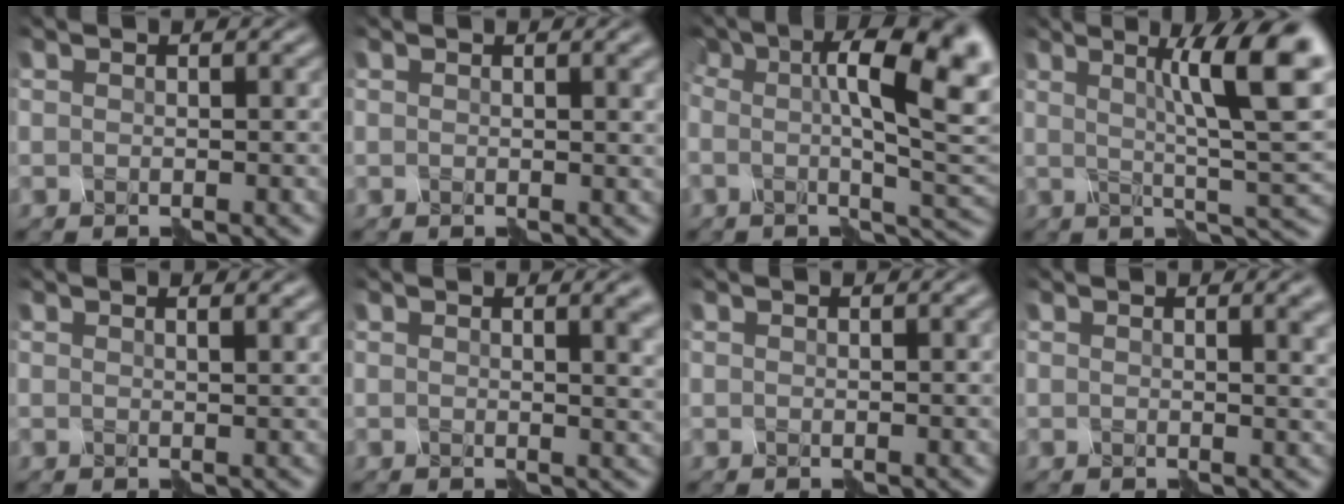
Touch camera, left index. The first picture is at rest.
{"total": 2.6, "force": [1.0, 1.0, 2.2], "torque": [-0.017, 0.015, 0.002]}
{"total": 10.8, "force": [2.0, 3.3, 10.1], "torque": [-0.137, 0.014, 0.036]}
{"total": 9.8, "force": [3.5, 1.6, 9.1], "torque": [-0.105, 0.023, 0.054]}
{"total": 1.8, "force": [1.2, 0.7, 1.2], "torque": [0.000, 0.009, -0.002]}
{"total": 3.8, "force": [1.3, 1.5, 3.2], "torque": [-0.017, 0.020, 0.008]}
{"total": 0.6, "force": [0.2, 0.3, 0.5], "torque": [-0.004, 0.001, 0.002]}
{"total": 3.4, "force": [1.3, 1.3, 2.8], "torque": [-0.021, 0.017, 0.006]}